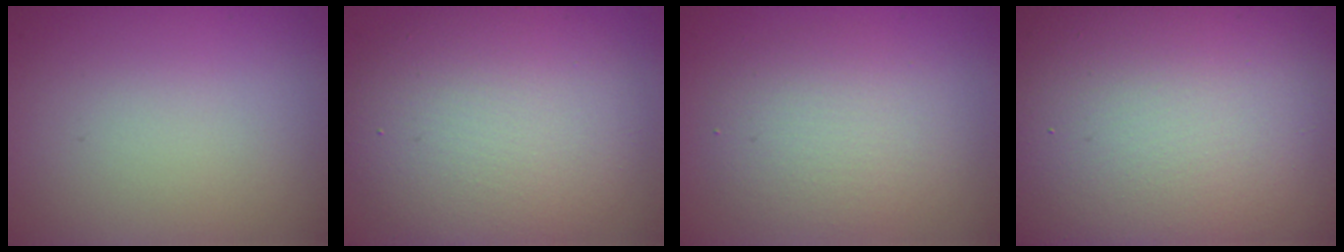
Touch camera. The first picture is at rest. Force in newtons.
{"total": 8.0, "press": 8.0, "slide": 0.3}
{"total": 3.7, "press": 3.6, "slide": 0.3}
{"total": 22.3, "press": 22.3, "slide": 1.1}